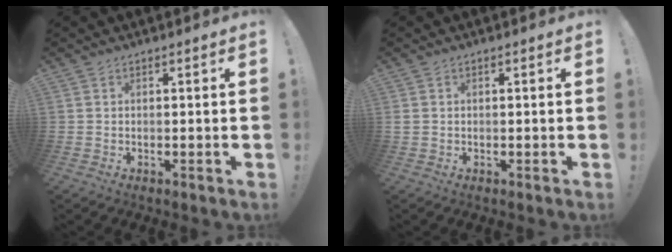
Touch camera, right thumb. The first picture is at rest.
{"total": 0.8, "force": [-0.3, 0.6, 0.5], "torque": [-0.010, 0.003, -0.004]}